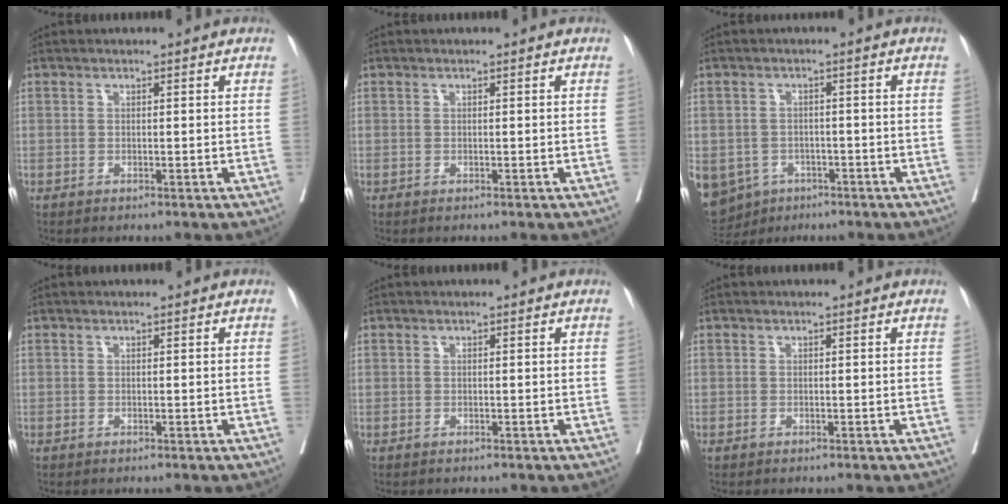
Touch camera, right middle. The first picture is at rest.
{"total": 0.0}
{"total": 12.5, "force": [-6.4, 10.0, 3.9], "torque": [-0.118, -0.003, -0.083]}
{"total": 0.0}
{"total": 0.0}
{"total": 0.0}